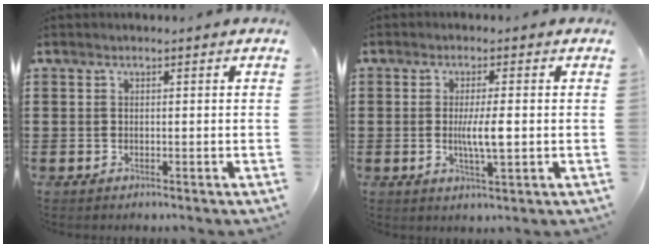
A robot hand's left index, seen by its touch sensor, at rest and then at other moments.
{"total": 4.7, "force": [-0.2, 0.8, 4.7], "torque": [-0.089, -0.005, -0.007]}